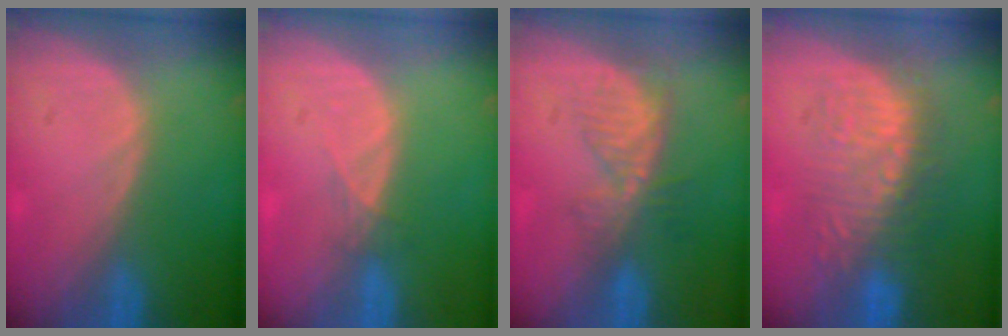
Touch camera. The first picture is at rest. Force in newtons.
{"total": 1.1, "press": 1.1, "slide": 0.2}
{"total": 4.9, "press": 4.8, "slide": 1.1}
{"total": 8.6, "press": 8.5, "slide": 1.5}